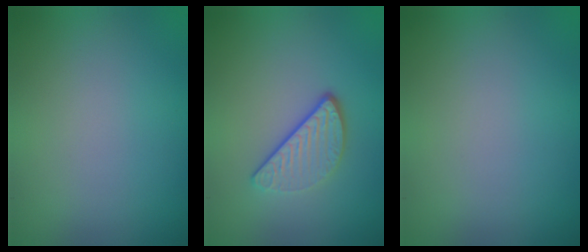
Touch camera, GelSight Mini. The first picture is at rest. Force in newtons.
{"total": 3.2, "press": 2.5, "slide": 2.1}
{"total": 0.0}